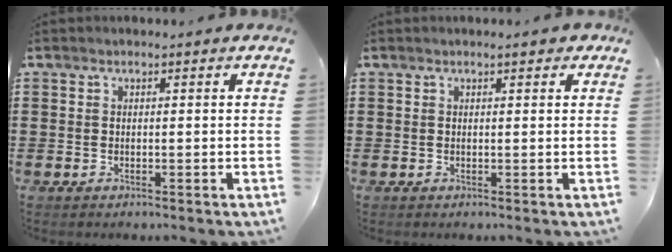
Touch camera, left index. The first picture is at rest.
{"total": 1.4, "force": [0.8, 0.3, 1.0], "torque": [-0.013, 0.000, 0.012]}